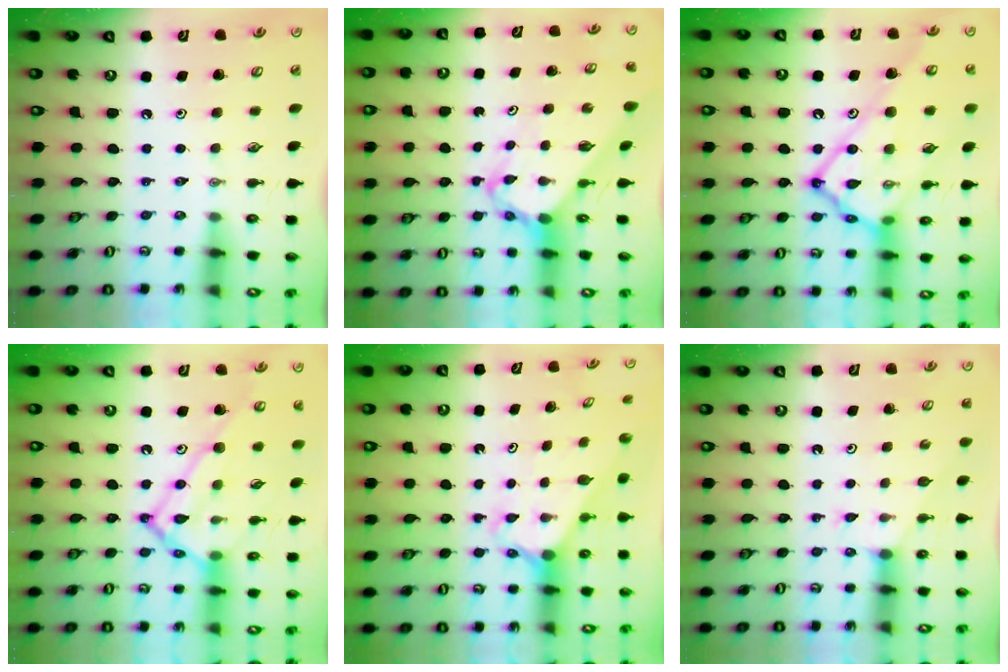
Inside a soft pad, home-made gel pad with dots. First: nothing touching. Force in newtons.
{"total": 4.9, "press": 4.9, "slide": 0.6}
{"total": 22.6, "press": 22.5, "slide": 2.2}
{"total": 19.0, "press": 19.0, "slide": 1.5}
{"total": 2.4, "press": 2.4, "slide": 0.2}
{"total": 5.2, "press": 5.2, "slide": 0.4}